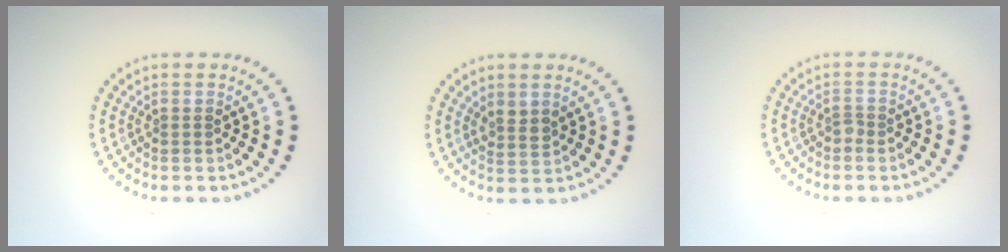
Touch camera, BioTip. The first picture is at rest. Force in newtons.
{"total": 1.5, "press": 1.3, "slide": 0.8}
{"total": 0.8, "press": 0.6, "slide": 0.6}